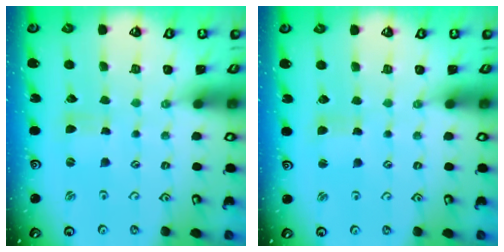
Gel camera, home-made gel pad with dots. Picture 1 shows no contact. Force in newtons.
{"total": 1.7, "press": 1.7, "slide": 0.2}